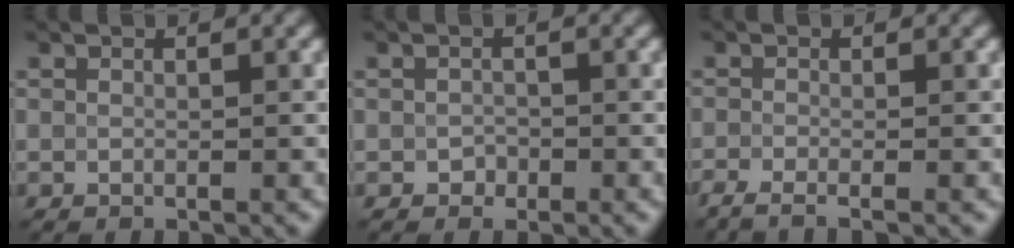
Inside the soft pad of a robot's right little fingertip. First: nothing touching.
{"total": 0.9, "force": [-0.3, 0.8, 0.3], "torque": [-0.002, -0.005, -0.008]}
{"total": 2.3, "force": [-1.5, 0.5, 1.7], "torque": [-0.025, -0.012, -0.037]}